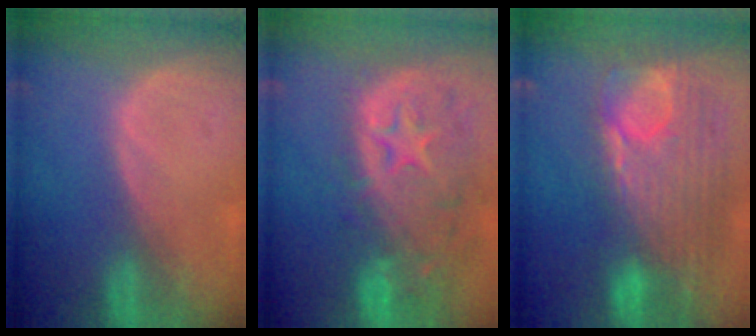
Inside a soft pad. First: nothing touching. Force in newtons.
{"total": 14.0, "press": 11.2, "slide": 8.3}
{"total": 12.6, "press": 10.7, "slide": 6.6}